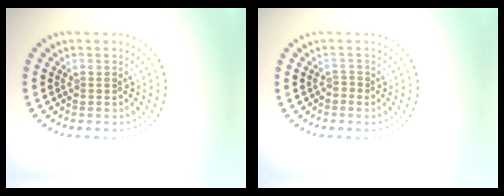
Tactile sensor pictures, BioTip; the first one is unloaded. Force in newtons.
{"total": 0.6, "press": 0.2, "slide": 0.6}